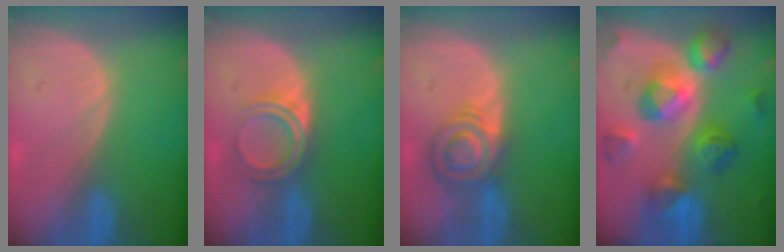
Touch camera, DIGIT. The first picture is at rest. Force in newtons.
{"total": 4.8, "press": 4.2, "slide": 2.4}
{"total": 6.3, "press": 6.1, "slide": 1.4}
{"total": 11.4, "press": 11.3, "slide": 1.1}